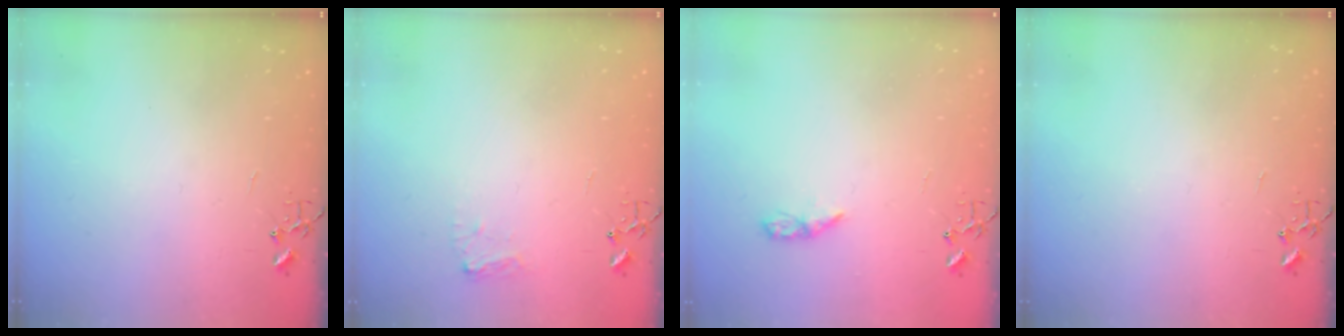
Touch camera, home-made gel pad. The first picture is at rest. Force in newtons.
{"total": 6.6, "press": 6.6, "slide": 0.2}
{"total": 5.1, "press": 5.1, "slide": 0.6}
{"total": 0.0}